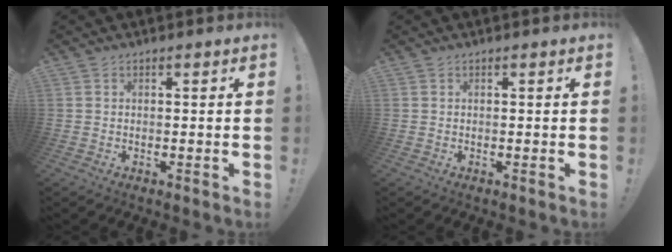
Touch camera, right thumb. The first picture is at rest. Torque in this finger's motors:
{"motor_torque": [-0.07, 0.07, -0.01, -0.01, 0.02]}